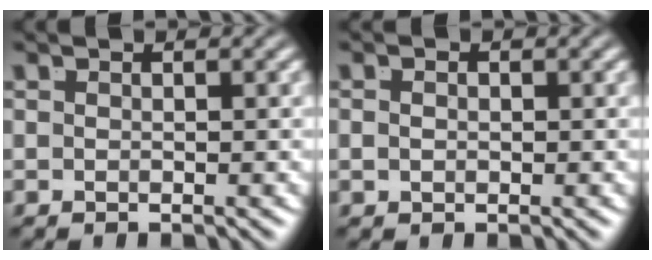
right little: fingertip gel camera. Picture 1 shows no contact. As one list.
[{"total": 0.5, "force": [-0.2, -0.3, 0.4], "torque": [-0.012, -0.010, 0.006]}]